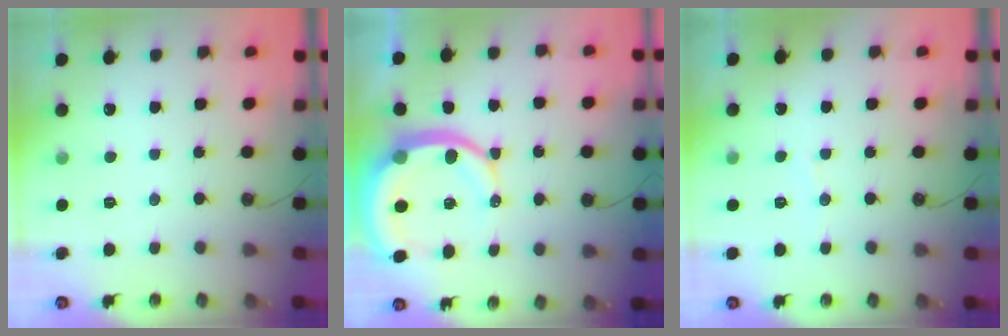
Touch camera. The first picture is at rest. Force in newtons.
{"total": 12.6, "press": 12.5, "slide": 1.6}
{"total": 2.8, "press": 2.8, "slide": 0.4}